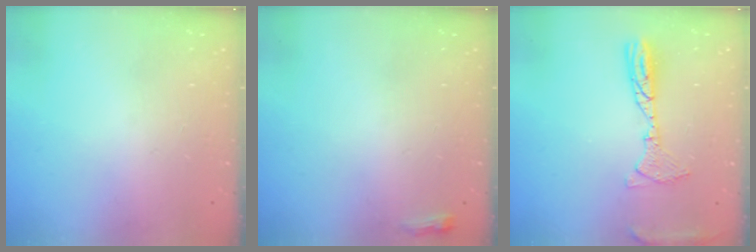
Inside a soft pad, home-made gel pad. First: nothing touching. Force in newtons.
{"total": 3.5, "press": 3.4, "slide": 0.8}
{"total": 10.6, "press": 10.4, "slide": 2.2}